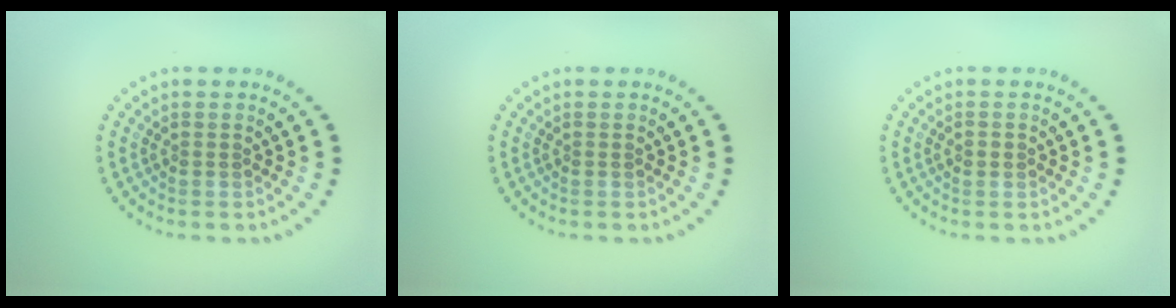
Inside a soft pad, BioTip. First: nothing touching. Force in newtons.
{"total": 0.0}
{"total": 1.0, "press": 1.0, "slide": 0.1}